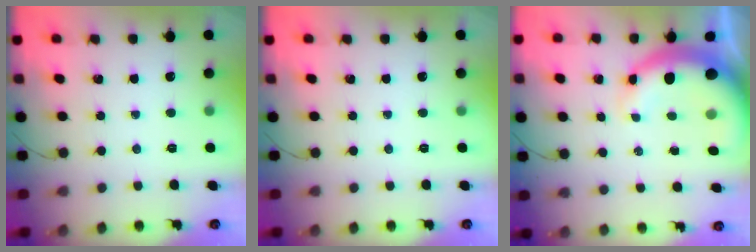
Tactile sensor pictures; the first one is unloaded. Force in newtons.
{"total": 0.0}
{"total": 7.7, "press": 7.4, "slide": 1.9}